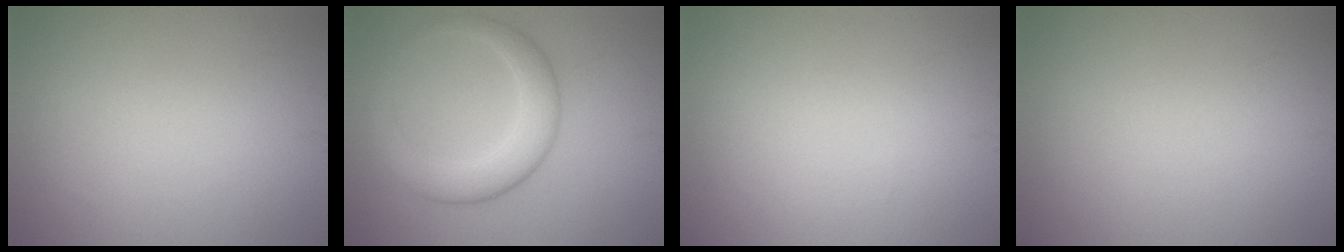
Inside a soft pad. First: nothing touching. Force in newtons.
{"total": 4.8, "press": 4.8, "slide": 0.1}
{"total": 0.0}
{"total": 0.0}